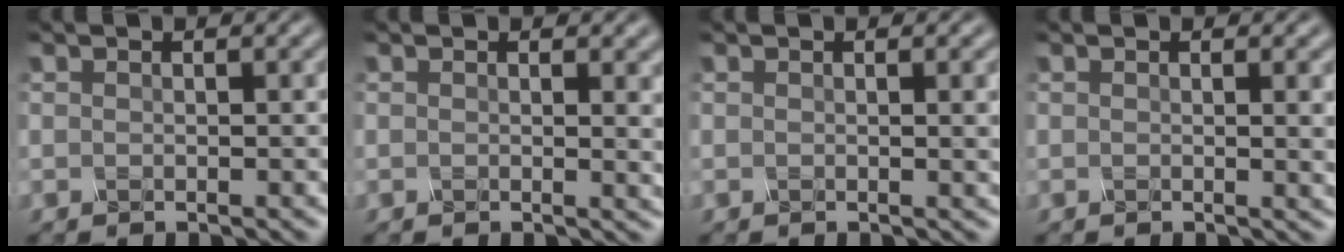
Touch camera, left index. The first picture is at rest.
{"total": 2.5, "force": [0.4, 0.8, 2.3], "torque": [-0.017, 0.000, 0.003]}
{"total": 2.1, "force": [0.2, 0.6, 2.0], "torque": [-0.018, 0.001, -0.002]}
{"total": 2.5, "force": [0.3, 0.8, 2.4], "torque": [-0.020, -0.001, -0.001]}